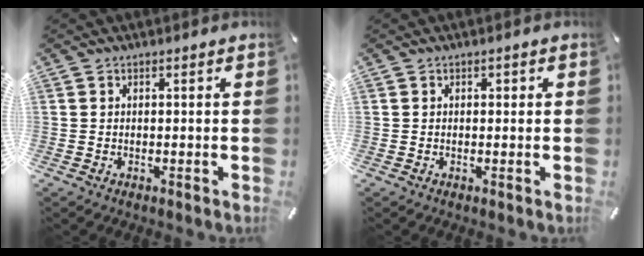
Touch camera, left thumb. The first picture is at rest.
{"total": 0.7, "force": [0.1, 0.6, 0.2], "torque": [-0.004, 0.005, 0.000]}